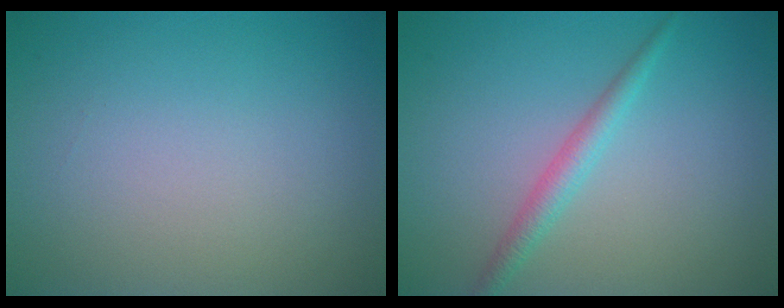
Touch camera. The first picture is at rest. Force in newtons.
{"total": 2.0, "press": 2.0, "slide": 0.1}